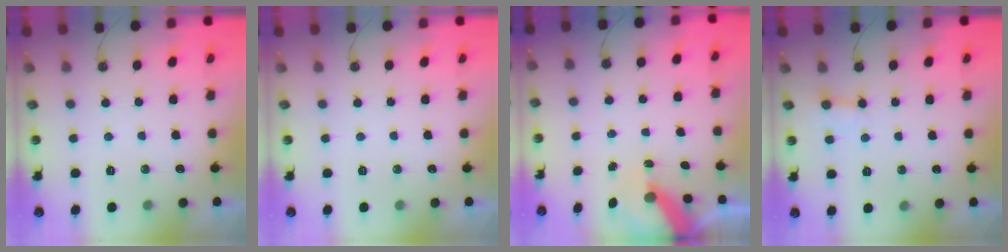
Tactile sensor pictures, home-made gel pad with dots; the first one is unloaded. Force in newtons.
{"total": 0.0}
{"total": 8.3, "press": 8.3, "slide": 0.7}
{"total": 2.4, "press": 2.4, "slide": 0.1}